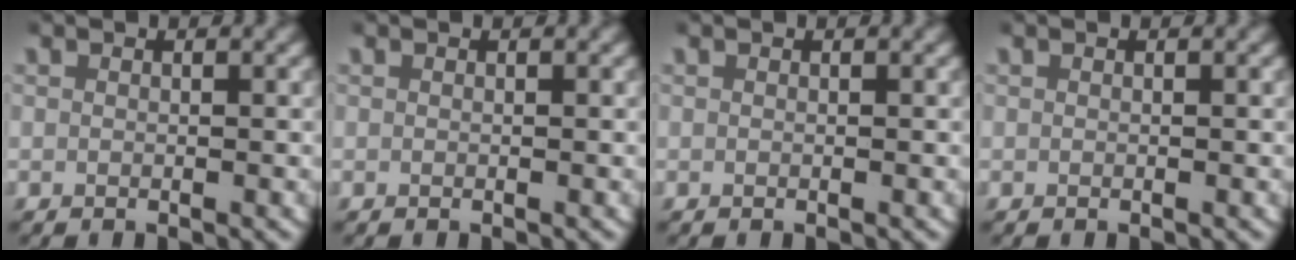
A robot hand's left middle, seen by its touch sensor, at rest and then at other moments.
{"total": 0.0}
{"total": 0.0}
{"total": 0.0}